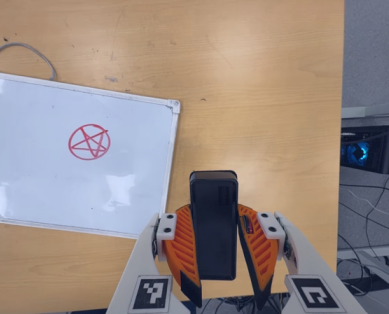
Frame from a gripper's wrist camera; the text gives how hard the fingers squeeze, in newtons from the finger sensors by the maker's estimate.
{"total": 9.4, "left": 7.6, "right": 11.3}